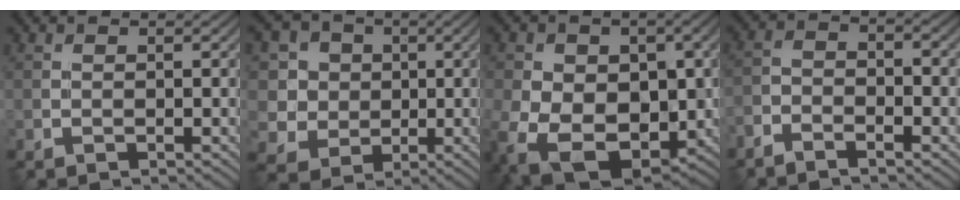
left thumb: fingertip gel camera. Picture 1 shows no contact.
{"total": 8.4, "force": [1.6, 7.6, 3.0], "torque": [-0.110, 0.004, 0.016]}
{"total": 14.2, "force": [-3.6, 10.1, 9.3], "torque": [-0.166, -0.028, -0.051]}
{"total": 3.7, "force": [-3.1, 1.1, 1.7], "torque": [-0.036, -0.005, -0.071]}